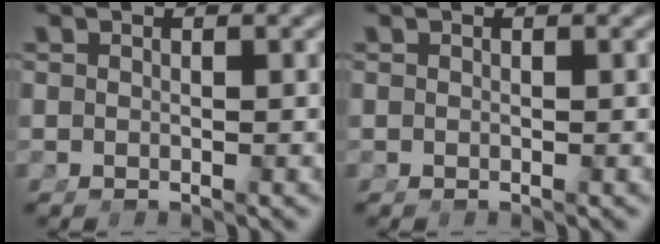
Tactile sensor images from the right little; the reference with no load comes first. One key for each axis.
{"total": 0.0}